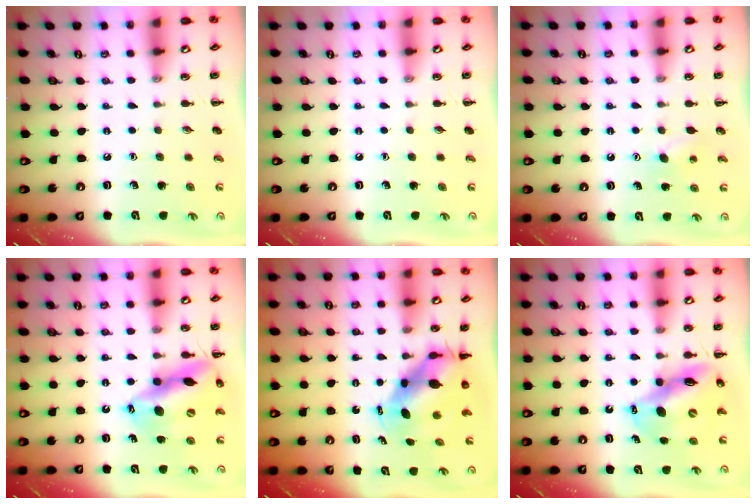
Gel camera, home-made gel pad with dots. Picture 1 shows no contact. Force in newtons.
{"total": 0.0}
{"total": 5.1, "press": 5.0, "slide": 0.9}
{"total": 16.8, "press": 16.3, "slide": 4.1}
{"total": 6.8, "press": 6.6, "slide": 1.6}
{"total": 12.0, "press": 11.7, "slide": 2.7}